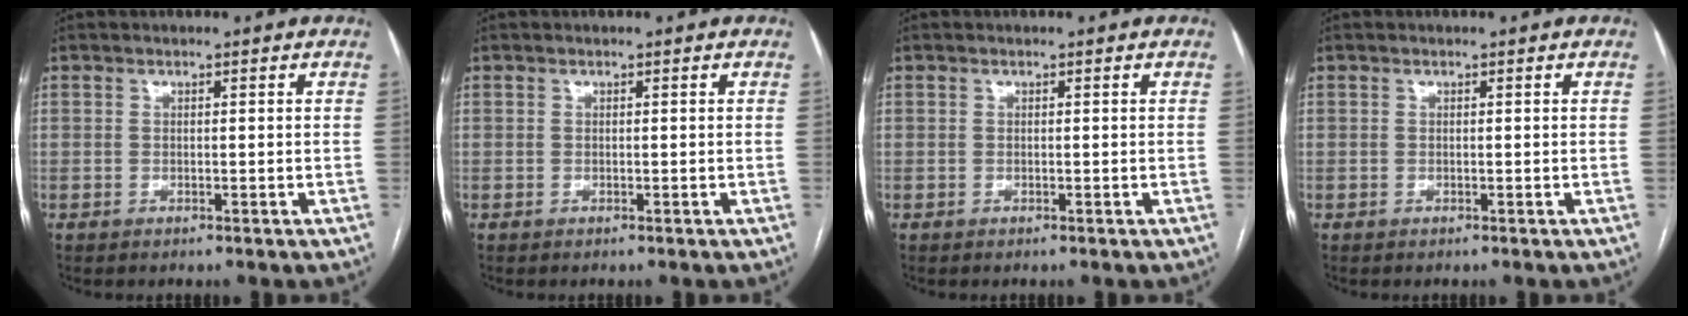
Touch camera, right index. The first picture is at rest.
{"total": 0.0}
{"total": 0.0}
{"total": 0.0}